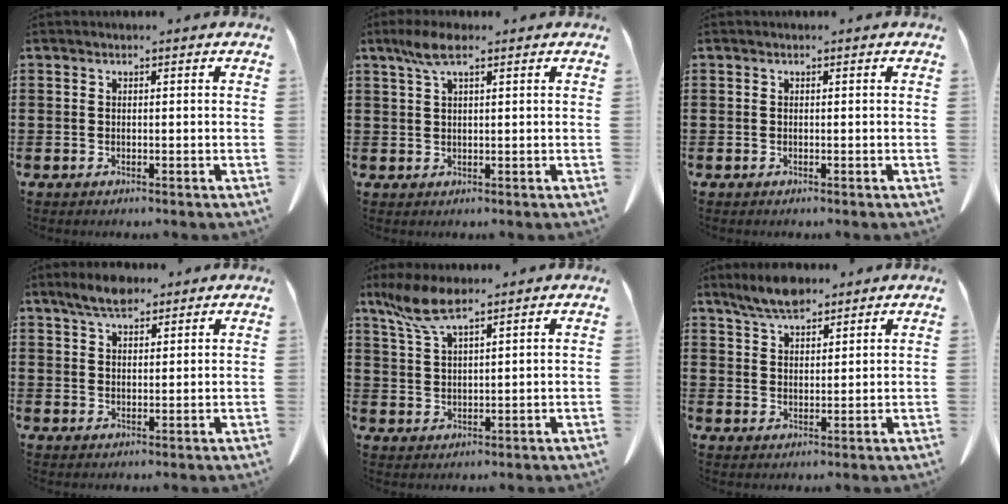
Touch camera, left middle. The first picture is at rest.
{"total": 4.3, "force": [2.3, 1.0, 3.4], "torque": [-0.073, 0.004, 0.041]}
{"total": 0.0}
{"total": 4.7, "force": [3.9, 1.6, 2.1], "torque": [-0.044, -0.007, 0.069]}
{"total": 6.5, "force": [4.5, 1.4, 4.4], "torque": [-0.105, -0.006, 0.081]}
{"total": 5.3, "force": [4.6, 1.7, 2.1], "torque": [-0.053, -0.009, 0.086]}